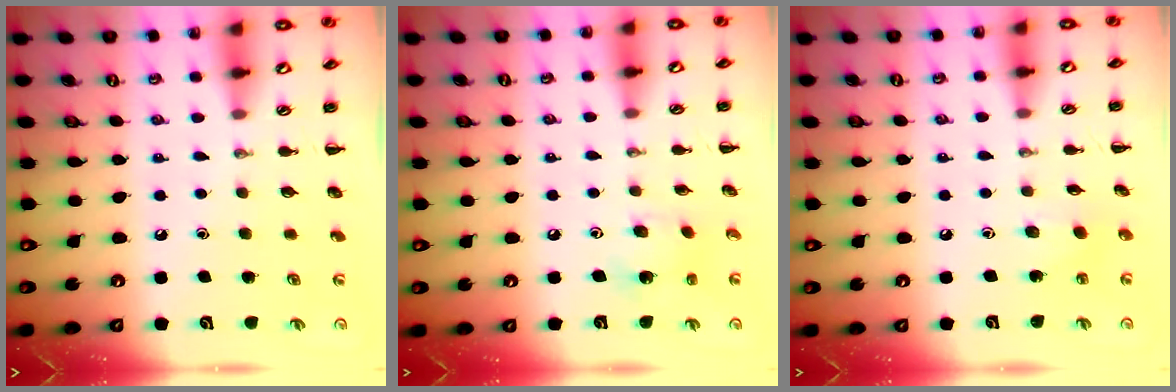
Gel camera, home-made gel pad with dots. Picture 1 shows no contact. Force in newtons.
{"total": 4.3, "press": 4.3, "slide": 0.6}
{"total": 3.1, "press": 3.0, "slide": 0.8}